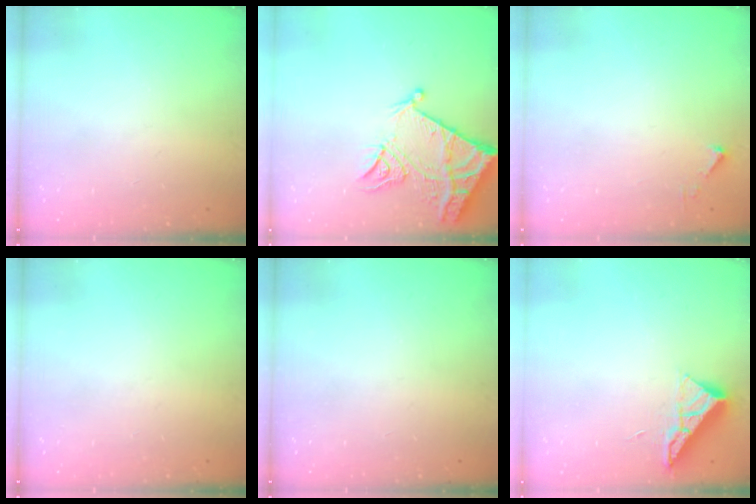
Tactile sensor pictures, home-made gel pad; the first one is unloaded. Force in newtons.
{"total": 12.8, "press": 12.7, "slide": 1.2}
{"total": 2.7, "press": 2.7, "slide": 0.3}
{"total": 0.0}
{"total": 0.0}
{"total": 7.1, "press": 7.1, "slide": 0.4}